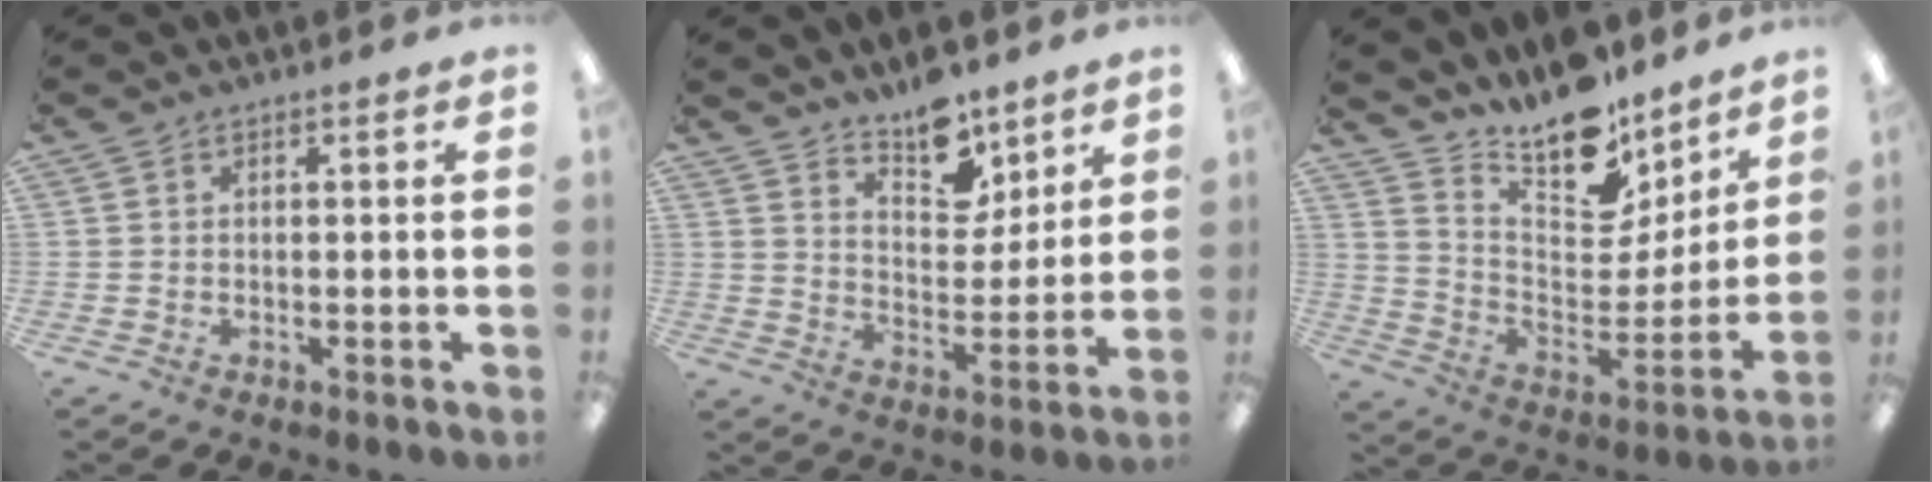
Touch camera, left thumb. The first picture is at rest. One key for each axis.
{"total": 11.5, "fx": 9.2, "fy": 5.3, "fz": 4.4, "tx": -0.053, "ty": -0.063, "tz": 0.166}
{"total": 15.4, "fx": 13.9, "fy": 4.9, "fz": 4.7, "tx": -0.084, "ty": -0.125, "tz": 0.243}